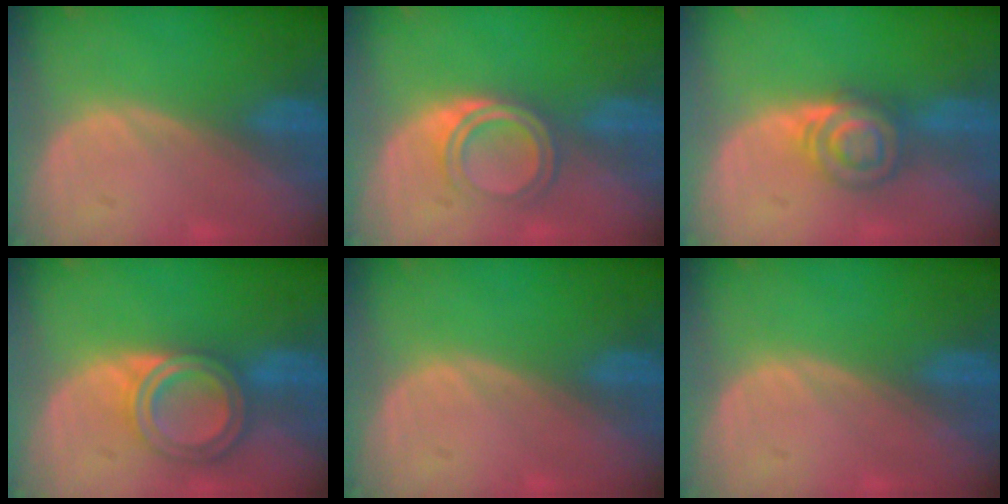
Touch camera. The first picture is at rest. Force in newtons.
{"total": 4.4, "press": 4.4, "slide": 0.2}
{"total": 6.1, "press": 5.5, "slide": 2.5}
{"total": 6.8, "press": 6.1, "slide": 3.1}
{"total": 0.0}
{"total": 0.0}